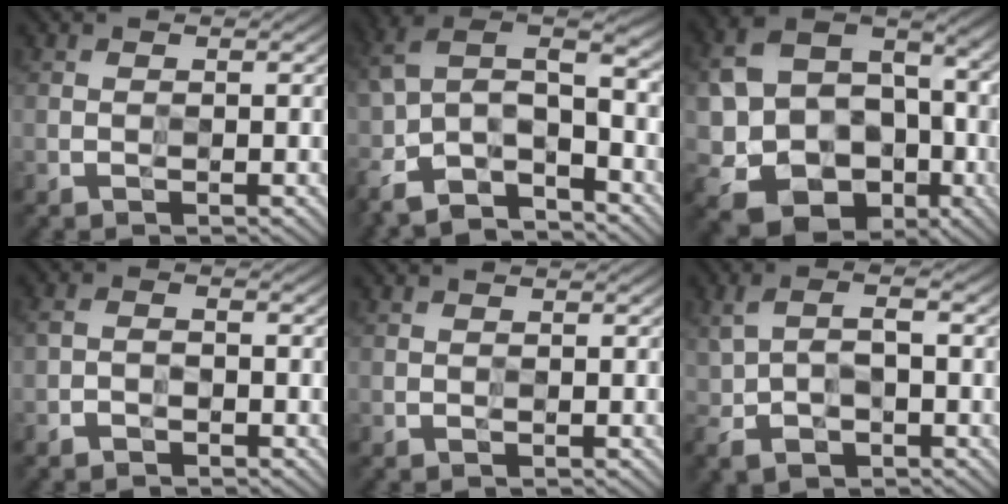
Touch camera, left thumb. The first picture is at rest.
{"total": 11.5, "force": [-6.7, 5.0, 7.9], "torque": [-0.167, -0.010, -0.124]}
{"total": 16.4, "force": [-4.2, 13.2, 8.8], "torque": [-0.176, -0.025, -0.071]}
{"total": 2.0, "force": [-1.5, 1.0, 0.9], "torque": [-0.019, 0.003, -0.034]}
{"total": 0.0}
{"total": 5.3, "force": [-1.0, 3.2, 4.1], "torque": [-0.094, 0.005, -0.019]}